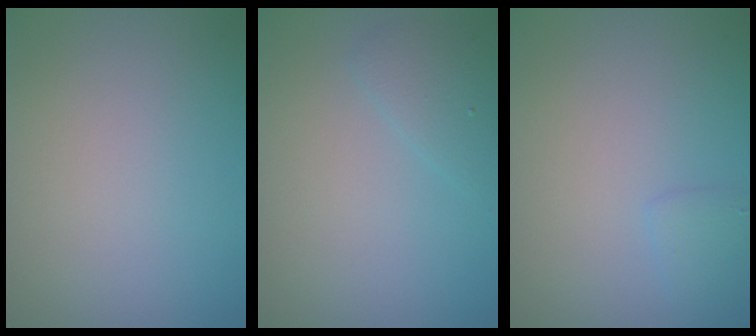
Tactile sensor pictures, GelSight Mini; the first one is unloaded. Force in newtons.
{"total": 1.5, "press": 1.5, "slide": 0.1}
{"total": 1.2, "press": 1.2, "slide": 0.1}